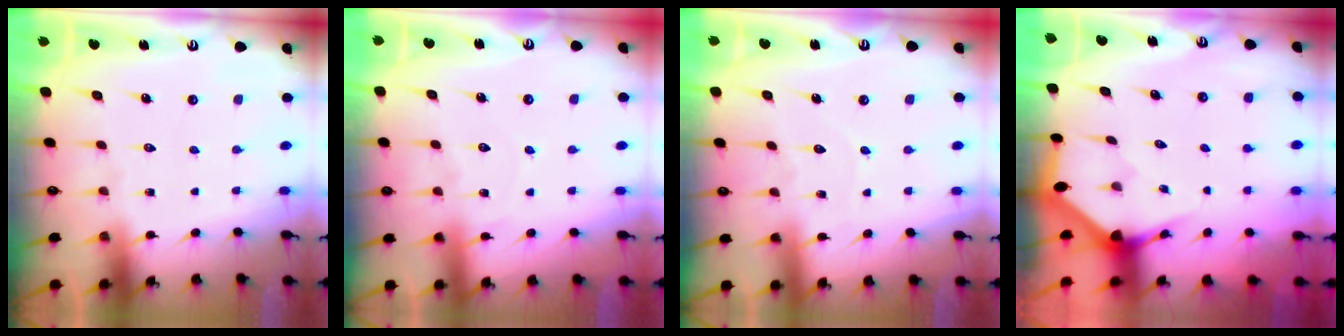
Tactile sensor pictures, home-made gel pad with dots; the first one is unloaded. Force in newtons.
{"total": 5.4, "press": 5.4, "slide": 0.5}
{"total": 4.3, "press": 4.3, "slide": 0.4}
{"total": 2.9, "press": 2.9, "slide": 0.2}